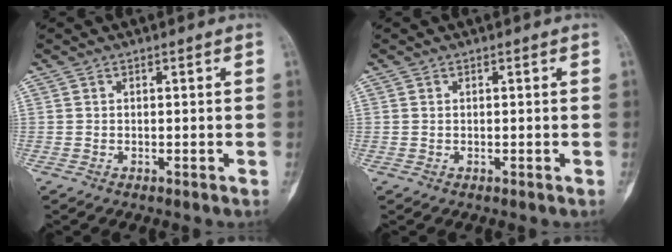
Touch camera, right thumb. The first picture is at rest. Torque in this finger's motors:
{"motor_torque": [-0.25, -0.01, 0.00, 0.16, 0.02]}